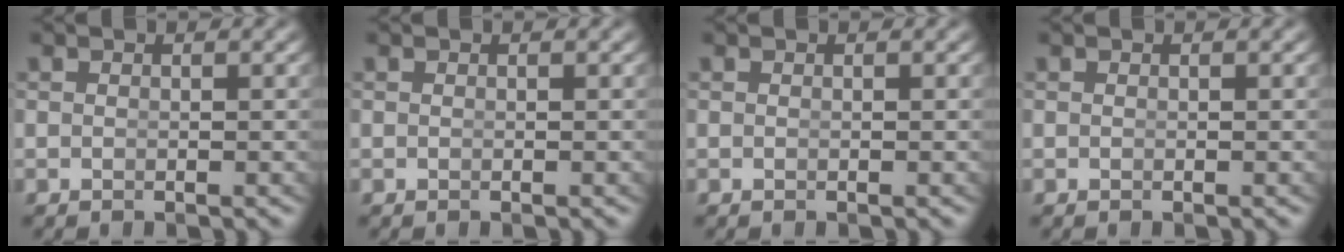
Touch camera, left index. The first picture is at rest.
{"total": 0.0}
{"total": 0.0}
{"total": 0.0}